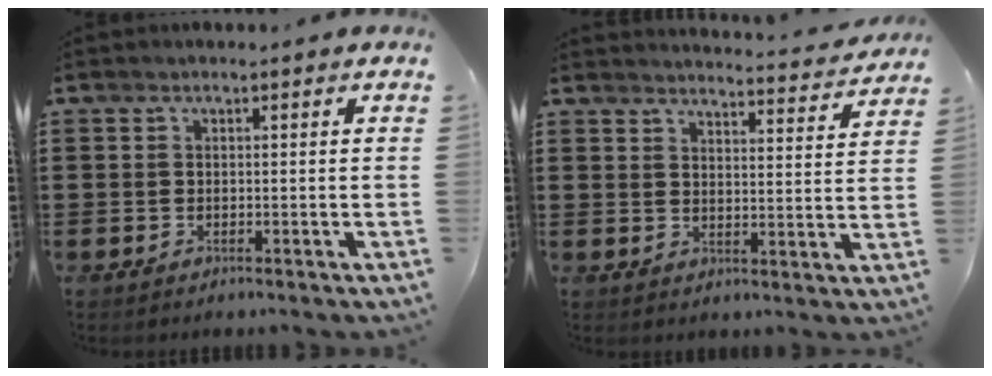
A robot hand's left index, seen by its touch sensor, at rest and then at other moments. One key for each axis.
{"total": 3.5, "fx": 3.5, "fy": -0.3, "fz": 0.5, "tx": -0.017, "ty": -0.030, "tz": 0.057}